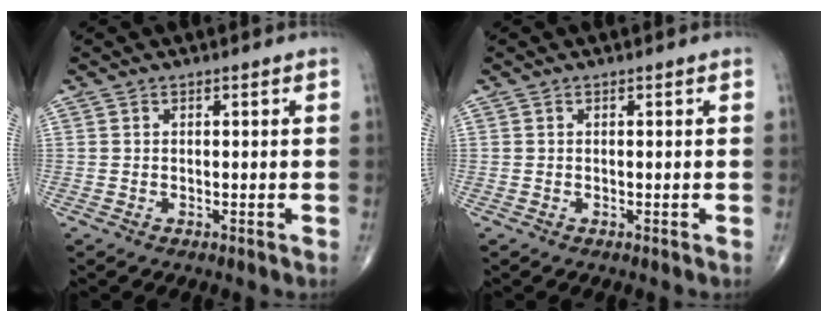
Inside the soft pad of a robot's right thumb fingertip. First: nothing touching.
{"total": 0.0}